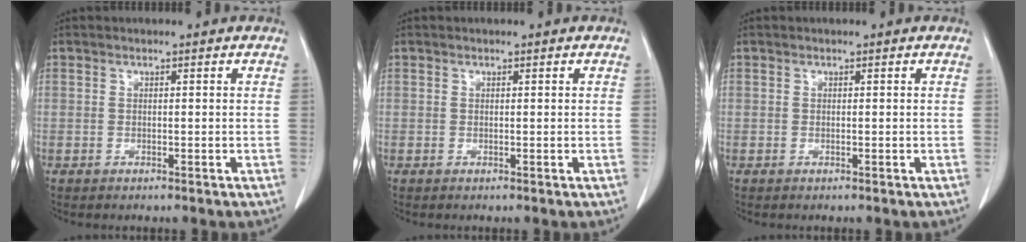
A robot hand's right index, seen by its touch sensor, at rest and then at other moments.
{"total": 0.0}
{"total": 0.0}